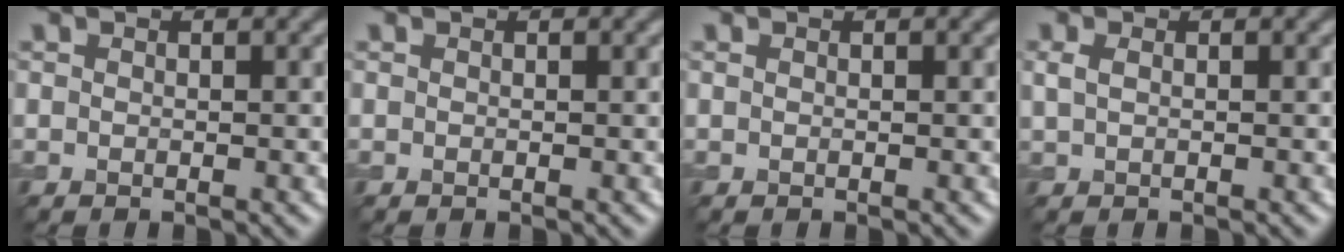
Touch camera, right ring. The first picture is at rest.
{"total": 0.0}
{"total": 0.0}
{"total": 1.0, "force": [0.2, 0.5, 0.8], "torque": [-0.021, -0.003, 0.004]}